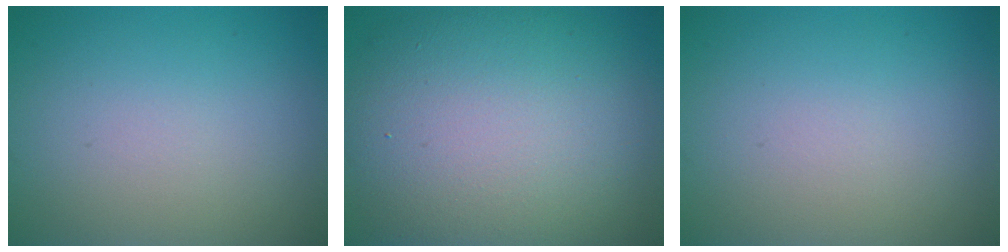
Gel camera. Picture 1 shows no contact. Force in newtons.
{"total": 12.9, "press": 12.9, "slide": 0.9}
{"total": 0.0}